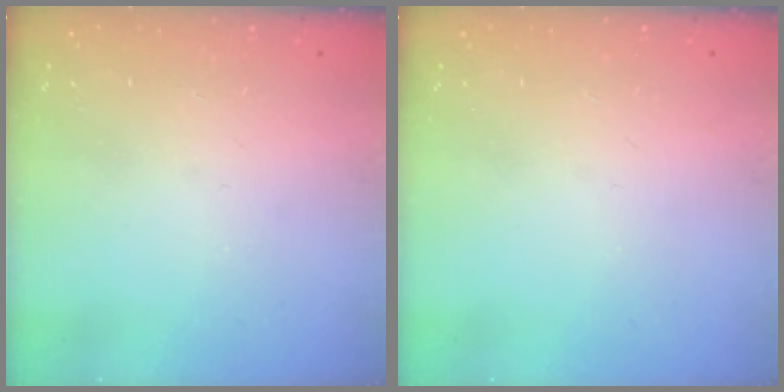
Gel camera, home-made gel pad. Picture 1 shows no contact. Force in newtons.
{"total": 0.0}